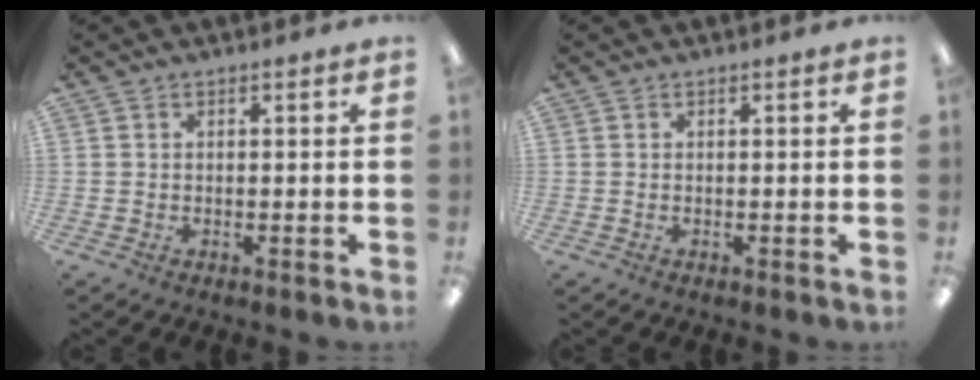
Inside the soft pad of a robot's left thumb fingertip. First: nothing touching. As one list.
[{"total": 0.0}]